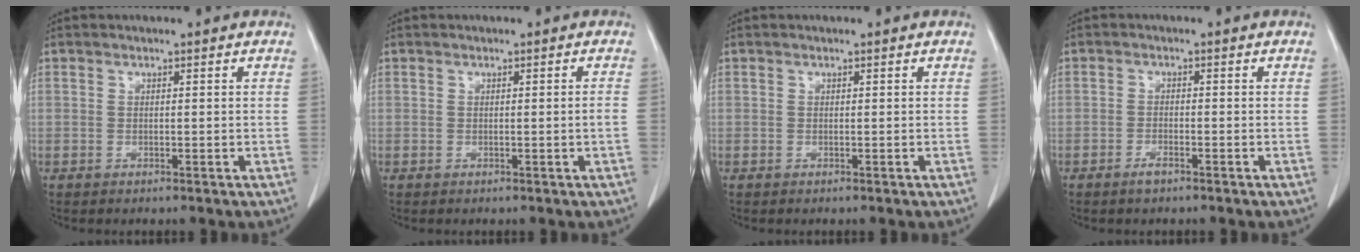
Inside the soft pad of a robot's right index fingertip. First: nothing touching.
{"total": 0.8, "force": [-0.2, -0.2, 0.8], "torque": [-0.012, -0.001, 0.001]}
{"total": 0.0}
{"total": 1.7, "force": [-1.3, 0.4, 1.1], "torque": [-0.027, -0.002, -0.020]}